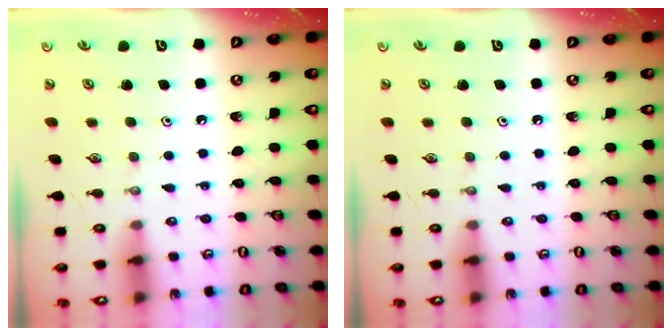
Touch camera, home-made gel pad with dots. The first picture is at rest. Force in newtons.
{"total": 0.0}